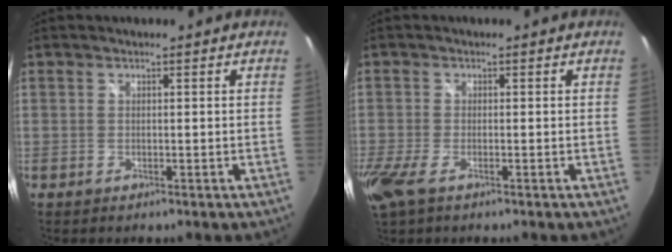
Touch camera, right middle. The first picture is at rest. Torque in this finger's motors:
{"motor_torque": [1.08, -1.05, 0.27, 0.16]}